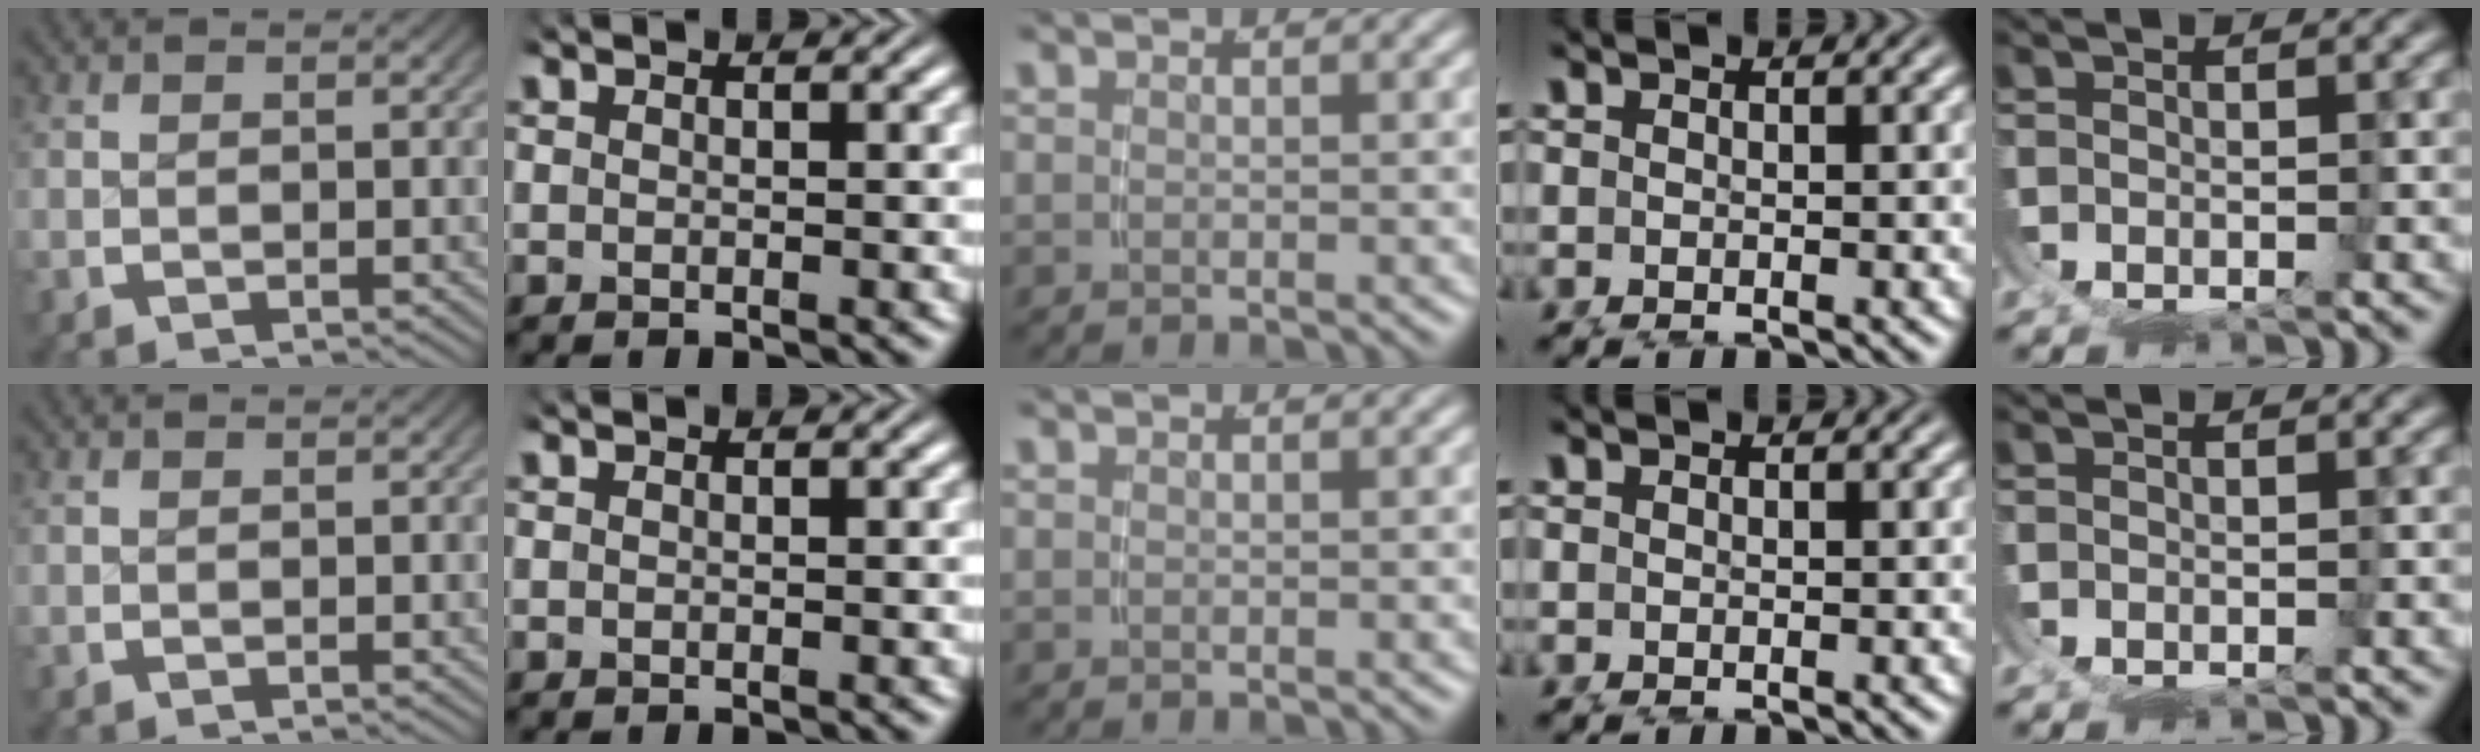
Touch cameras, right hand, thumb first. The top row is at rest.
{}